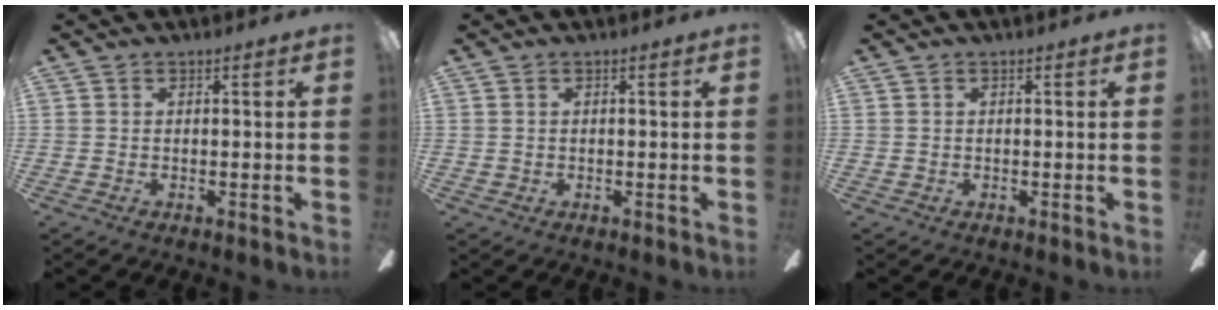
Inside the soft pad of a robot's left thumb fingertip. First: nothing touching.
{"total": 0.8, "force": [0.2, 0.8, 0.1], "torque": [-0.003, 0.006, 0.003]}
{"total": 0.6, "force": [0.1, 0.6, 0.1], "torque": [-0.001, 0.005, 0.001]}